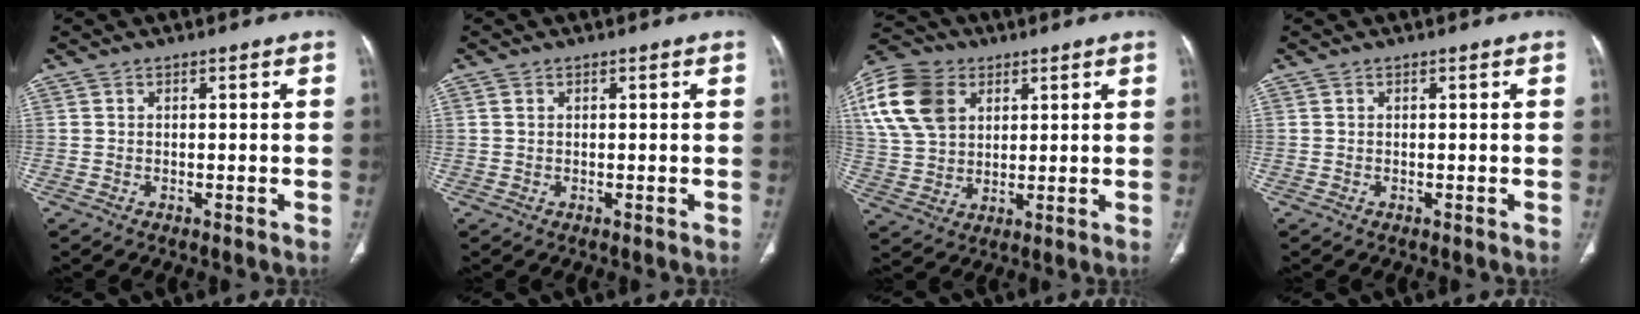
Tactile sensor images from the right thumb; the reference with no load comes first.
{"total": 0.6, "force": [0.2, 0.5, 0.3], "torque": [-0.006, 0.005, 0.004]}
{"total": 15.6, "force": [5.7, 11.4, 9.1], "torque": [-0.172, 0.001, 0.107]}
{"total": 0.0}